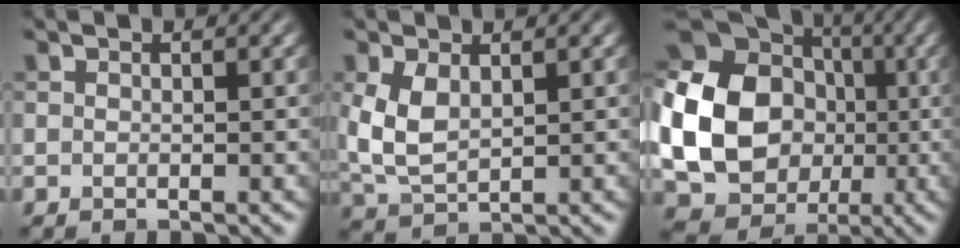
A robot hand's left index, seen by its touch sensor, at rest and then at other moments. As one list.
[{"total": 4.3, "force": [0.8, 2.4, 3.4], "torque": [-0.090, -0.001, 0.022]}, {"total": 18.3, "force": [-1.2, 15.7, 9.3], "torque": [-0.212, -0.005, -0.048]}]